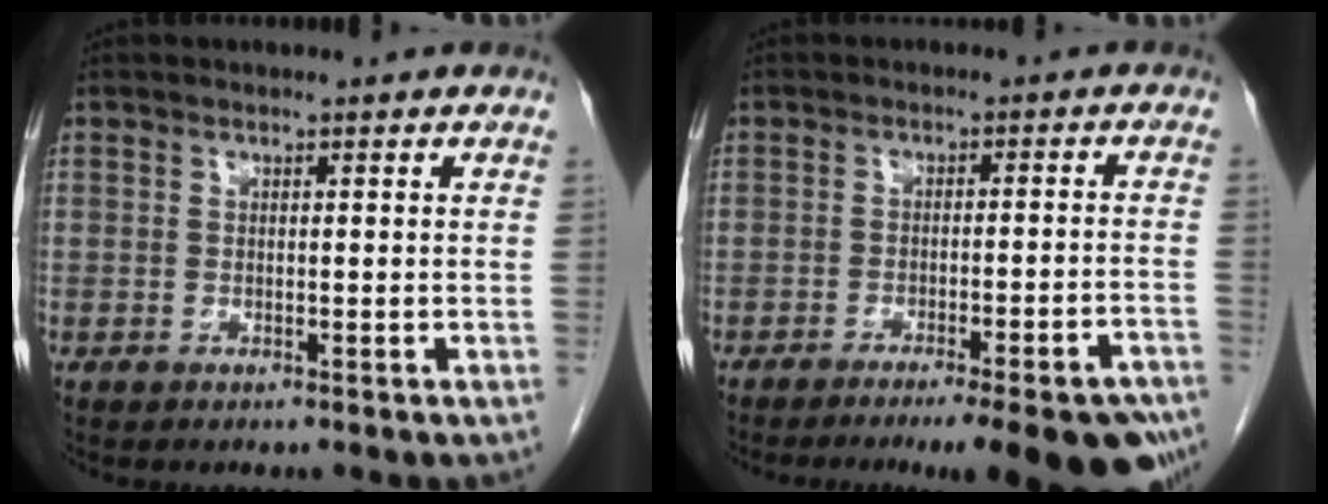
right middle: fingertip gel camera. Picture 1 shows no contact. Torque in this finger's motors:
{"motor_torque": [1.14, -1.00, 0.75, 0.09]}